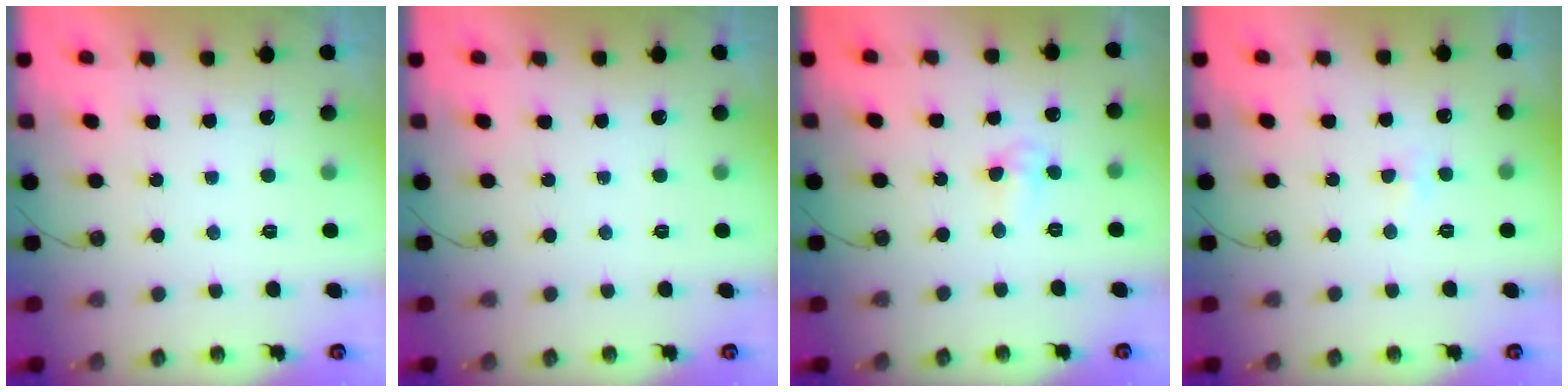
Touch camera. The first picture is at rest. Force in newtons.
{"total": 0.0}
{"total": 3.4, "press": 3.4, "slide": 0.4}
{"total": 2.9, "press": 2.8, "slide": 0.6}